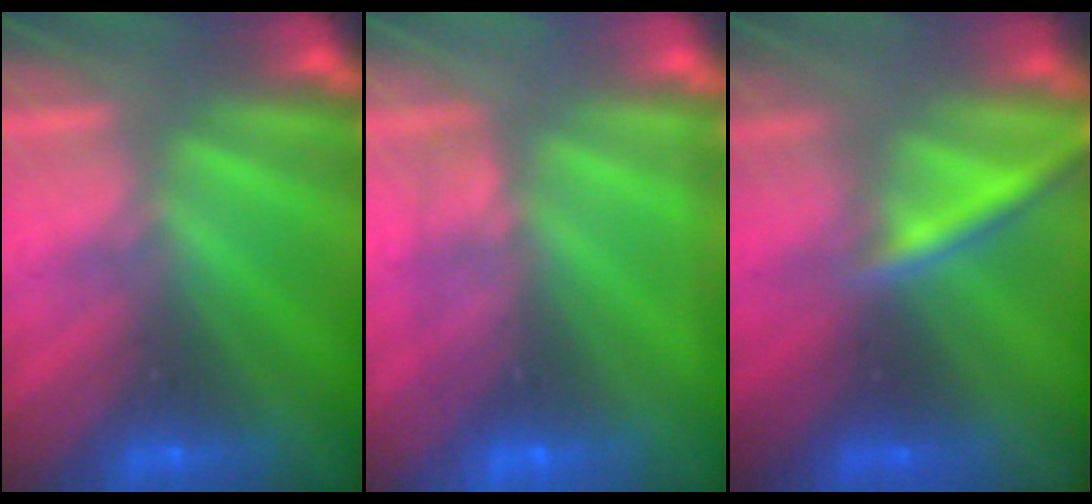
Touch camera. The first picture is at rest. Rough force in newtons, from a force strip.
{"total": 2.2}
{"total": 2.3}